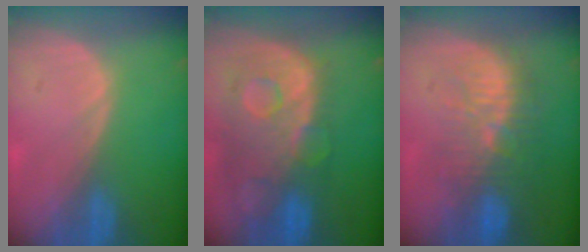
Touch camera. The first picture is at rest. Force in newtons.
{"total": 12.4, "press": 10.2, "slide": 6.9}
{"total": 10.1, "press": 9.2, "slide": 4.2}